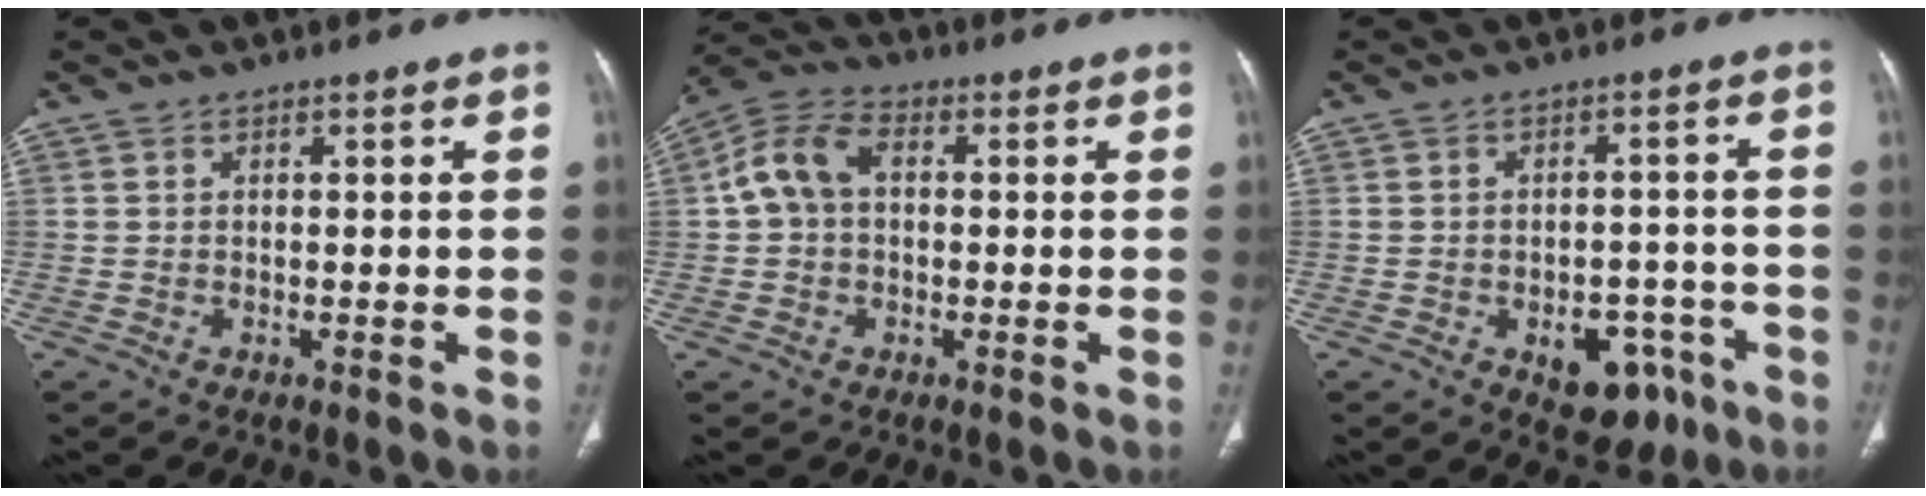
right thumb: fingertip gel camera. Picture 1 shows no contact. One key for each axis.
{"total": 7.9, "fx": 0.6, "fy": 5.5, "fz": 5.6, "tx": -0.109, "ty": 0.028, "tz": 0.004}
{"total": 9.6, "fx": -4.7, "fy": 5.9, "fz": 5.8, "tx": -0.045, "ty": 0.033, "tz": -0.050}